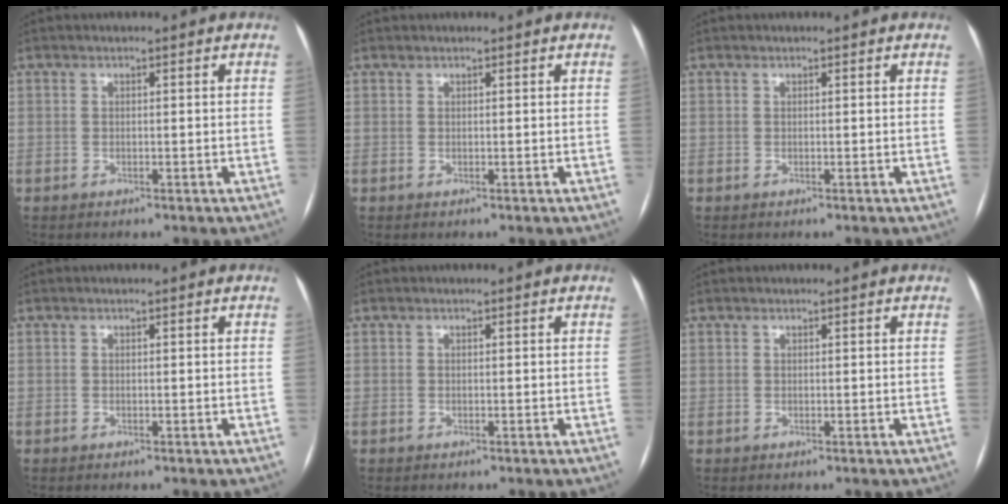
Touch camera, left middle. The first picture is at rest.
{"total": 0.0}
{"total": 0.0}
{"total": 0.0}
{"total": 0.0}
{"total": 0.0}